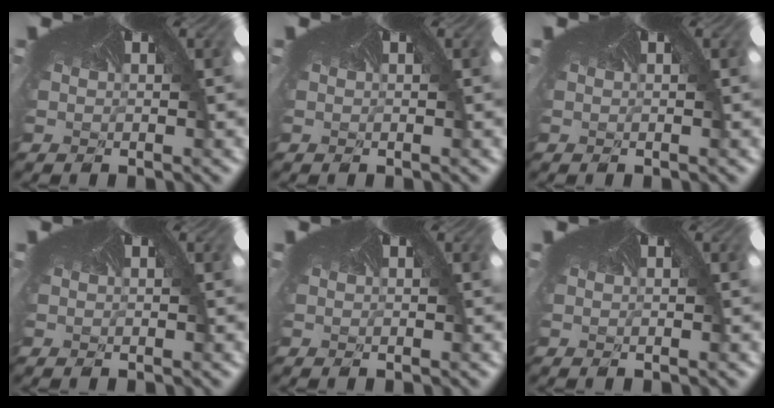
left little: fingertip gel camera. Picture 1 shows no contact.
{"total": 0.0}
{"total": 0.0}
{"total": 0.0}
{"total": 0.0}
{"total": 0.0}